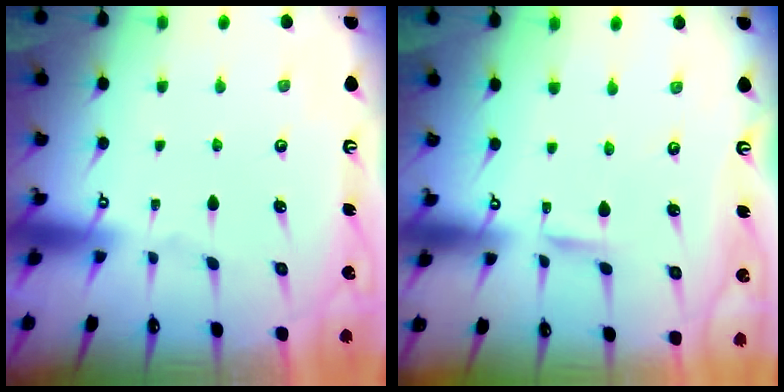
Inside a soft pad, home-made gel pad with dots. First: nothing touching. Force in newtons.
{"total": 1.8, "press": 1.8, "slide": 0.3}